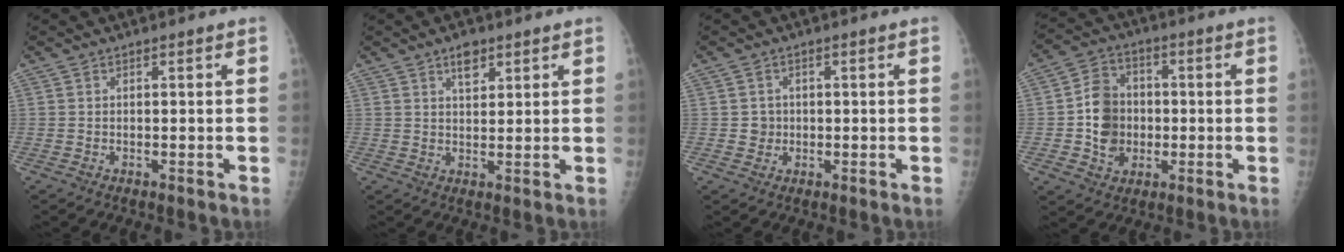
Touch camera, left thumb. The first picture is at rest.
{"total": 3.8, "force": [2.3, 2.0, 2.2], "torque": [-0.021, -0.013, 0.038]}
{"total": 2.1, "force": [-0.1, 2.1, 0.4], "torque": [0.007, 0.006, -0.002]}
{"total": 10.5, "force": [-1.1, 8.8, 5.7], "torque": [-0.074, 0.015, -0.023]}